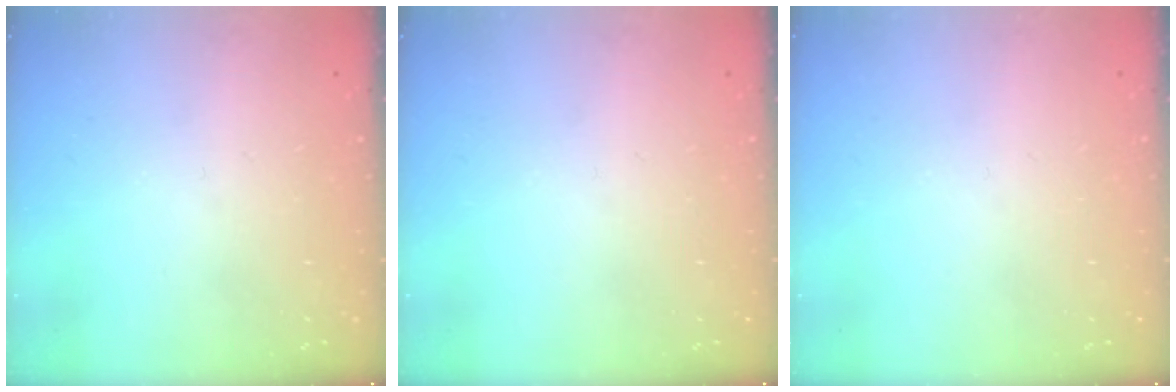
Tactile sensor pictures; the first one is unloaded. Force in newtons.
{"total": 0.0}
{"total": 0.0}